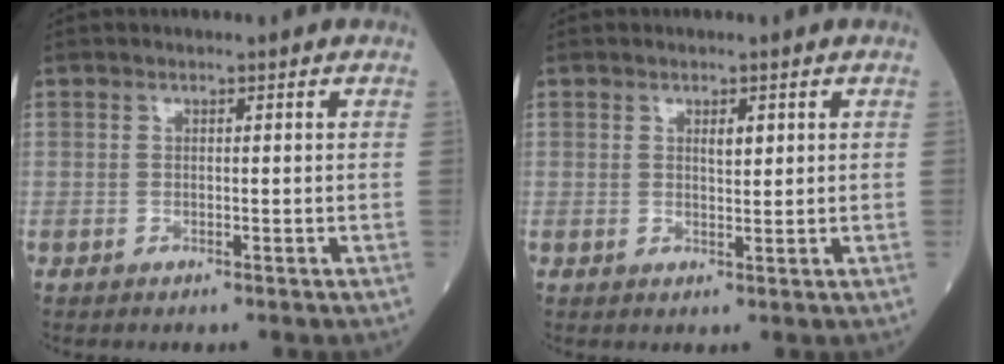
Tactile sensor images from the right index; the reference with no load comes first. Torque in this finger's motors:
{"motor_torque": [0.59, 0.09, 0.27, 0.07]}